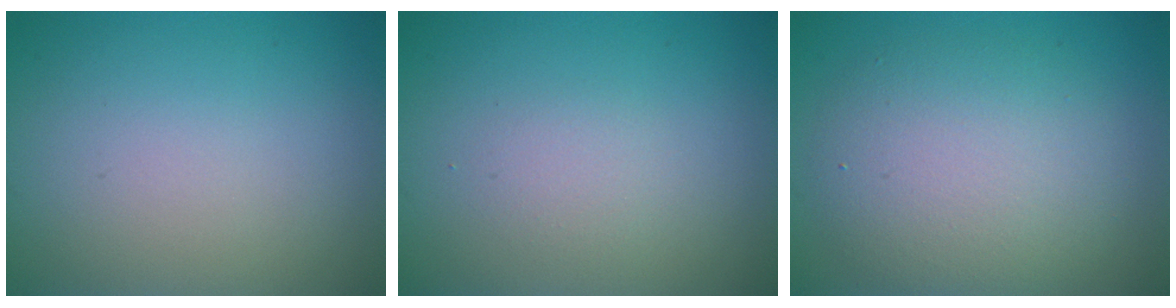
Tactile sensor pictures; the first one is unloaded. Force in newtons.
{"total": 1.3, "press": 1.3, "slide": 0.0}
{"total": 6.1, "press": 6.1, "slide": 0.1}